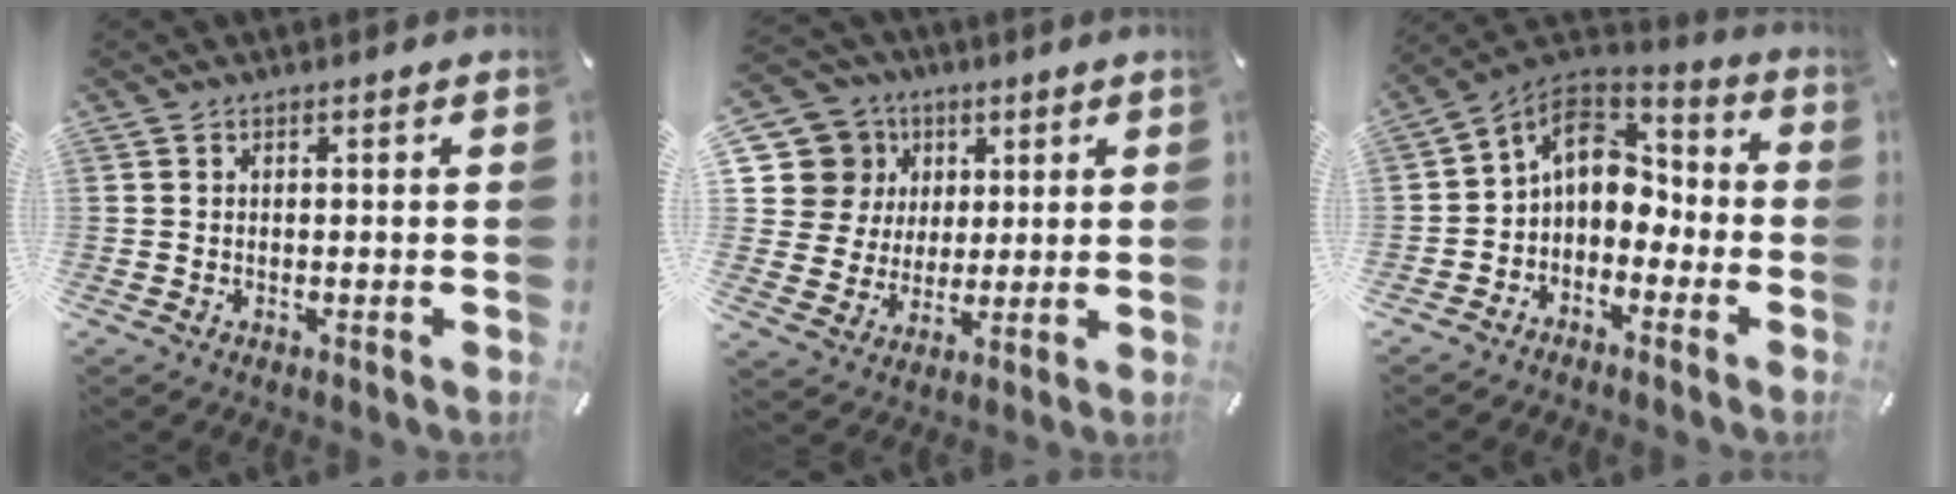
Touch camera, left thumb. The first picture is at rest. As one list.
[{"total": 13.8, "force": [4.6, 12.6, 3.4], "torque": [-0.081, -0.023, 0.092]}, {"total": 9.0, "force": [-0.3, 7.4, 5.0], "torque": [-0.084, 0.011, -0.005]}]